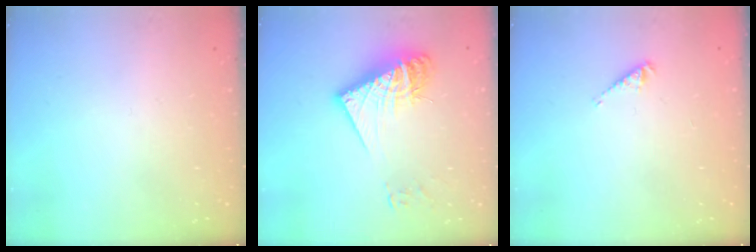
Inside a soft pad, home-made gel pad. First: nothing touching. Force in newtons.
{"total": 16.1, "press": 16.0, "slide": 1.7}
{"total": 2.9, "press": 2.9, "slide": 0.5}